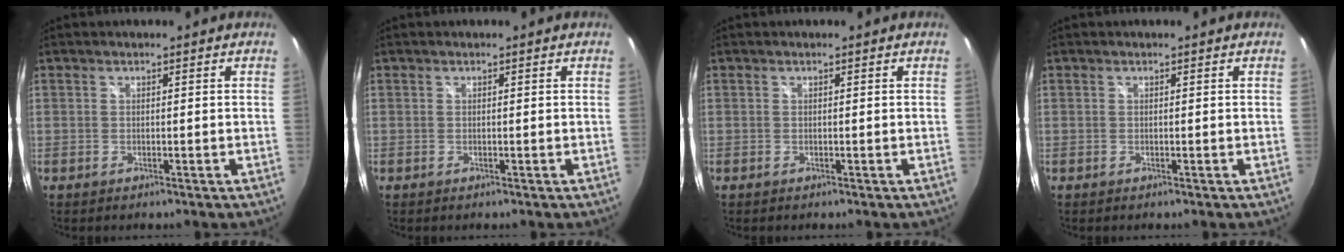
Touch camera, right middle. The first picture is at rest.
{"total": 0.0}
{"total": 0.0}
{"total": 0.0}